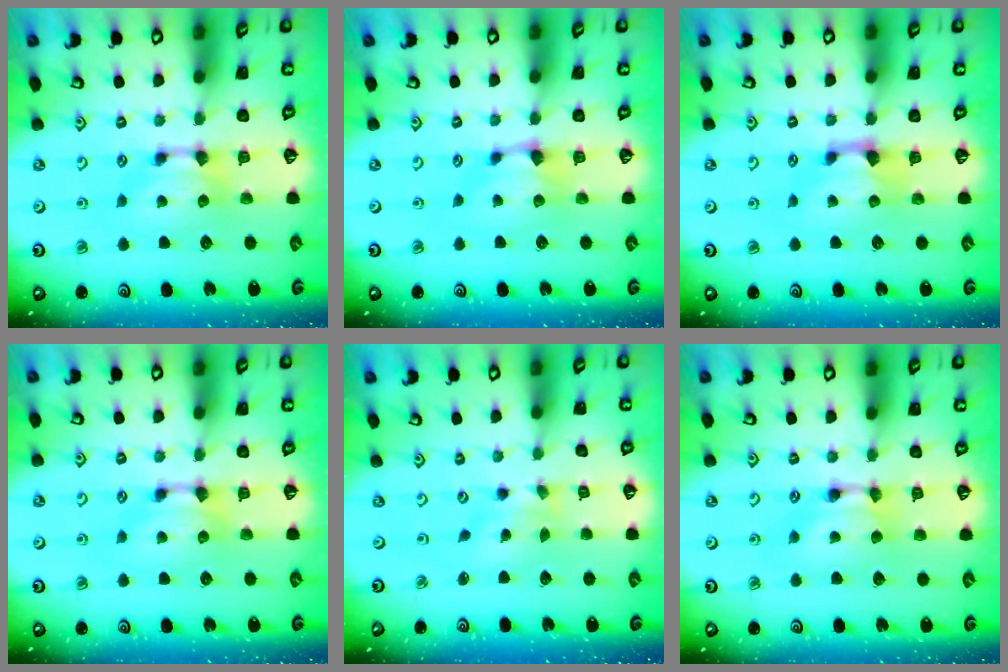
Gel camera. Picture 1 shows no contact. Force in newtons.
{"total": 1.1, "press": 0.9, "slide": 0.5}
{"total": 0.7, "press": 0.2, "slide": 0.7}
{"total": 0.0}
{"total": 2.2, "press": 2.0, "slide": 1.0}
{"total": 1.7, "press": 1.7, "slide": 0.2}